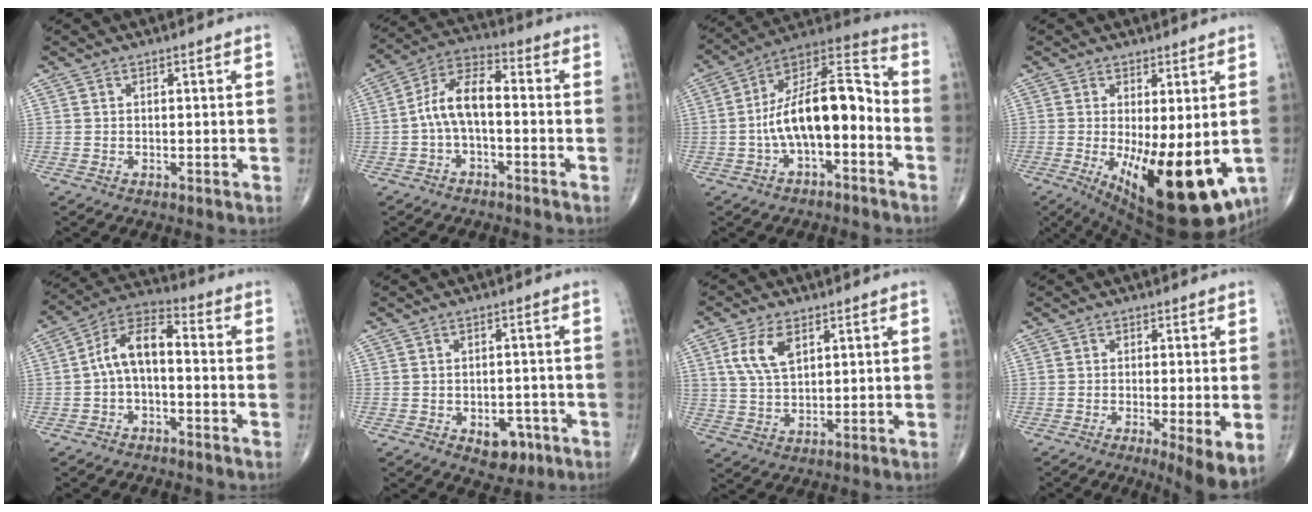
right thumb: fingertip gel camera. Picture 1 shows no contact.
{"total": 8.9, "force": [-1.3, 4.3, 7.7], "torque": [-0.145, 0.042, -0.034]}
{"total": 17.1, "force": [-3.1, 6.6, 15.4], "torque": [-0.273, 0.057, -0.057]}
{"total": 19.0, "force": [-3.7, 7.0, 17.2], "torque": [-0.230, -0.036, -0.030]}
{"total": 8.8, "force": [-1.1, 4.4, 7.6], "torque": [-0.133, 0.044, -0.032]}
{"total": 5.7, "force": [-2.5, 3.7, 3.6], "torque": [-0.024, 0.016, -0.027]}
{"total": 7.3, "force": [3.0, 3.8, 5.5], "torque": [-0.109, -0.009, 0.062]}
{"total": 7.0, "force": [-1.8, 1.3, 6.6], "torque": [-0.108, -0.022, -0.031]}